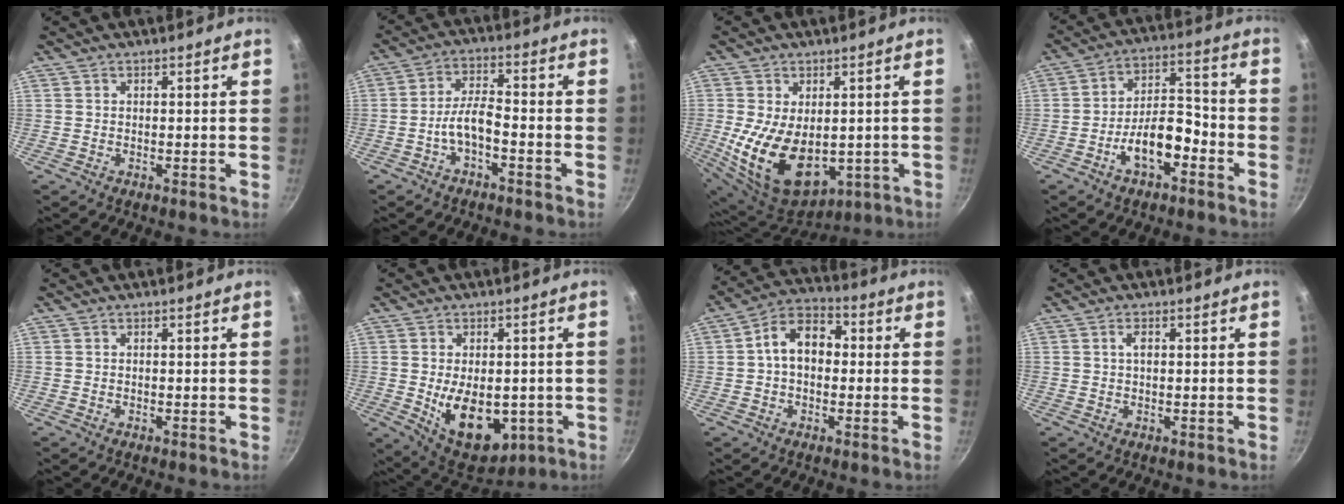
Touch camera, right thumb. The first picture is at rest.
{"total": 5.7, "force": [-2.7, 2.1, 4.5], "torque": [-0.087, 0.034, -0.055]}
{"total": 17.4, "force": [-1.5, 11.1, 13.4], "torque": [-0.235, -0.023, 0.005]}
{"total": 10.9, "force": [-4.9, 5.4, 8.0], "torque": [-0.111, 0.055, -0.084]}
{"total": 0.0}
{"total": 14.3, "force": [-2.6, 8.7, 11.0], "torque": [-0.130, -0.011, -0.016]}
{"total": 9.8, "force": [0.4, 6.8, 7.0], "torque": [-0.078, 0.033, -0.011]}
{"total": 1.8, "force": [0.3, 0.9, 1.5], "torque": [-0.027, 0.003, 0.004]}